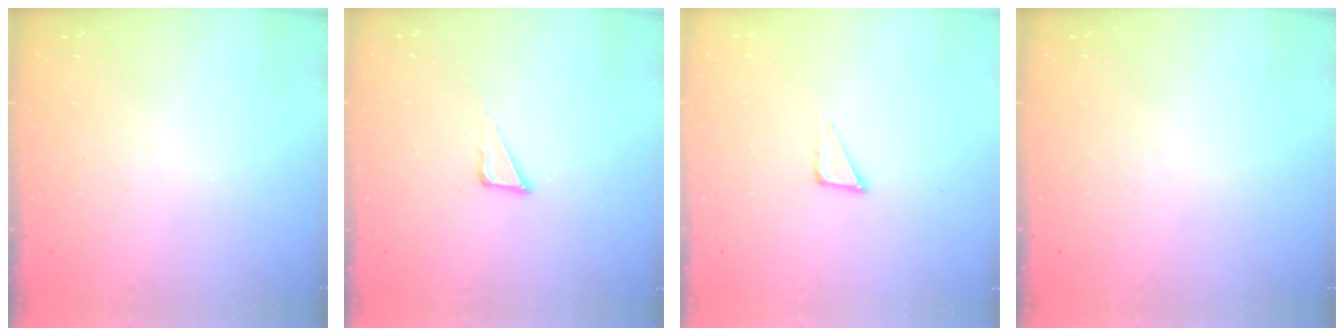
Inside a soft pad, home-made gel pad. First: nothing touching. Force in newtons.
{"total": 5.1, "press": 5.0, "slide": 0.9}
{"total": 3.8, "press": 3.7, "slide": 0.9}
{"total": 0.0}